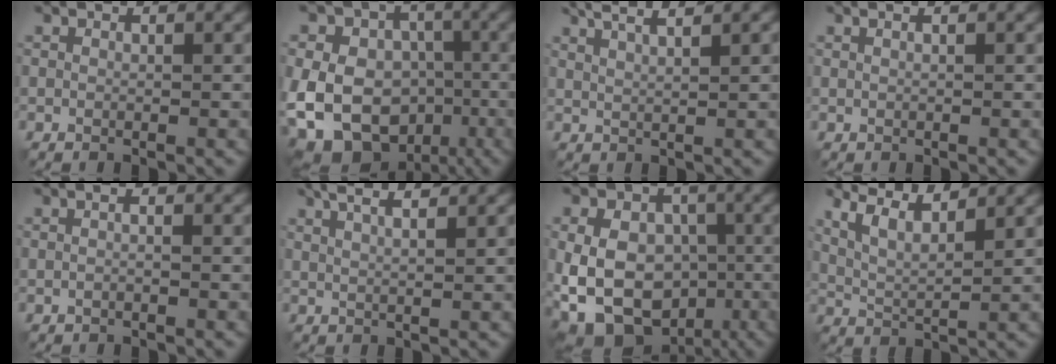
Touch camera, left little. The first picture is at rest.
{"total": 17.0, "force": [-4.7, 14.1, 8.1], "torque": [-0.150, 0.004, -0.106]}
{"total": 5.2, "force": [3.4, 1.4, 3.7], "torque": [-0.046, 0.026, 0.027]}
{"total": 1.4, "force": [0.7, 0.6, 1.1], "torque": [-0.008, 0.005, -0.010]}
{"total": 1.8, "force": [0.2, 0.9, 1.6], "torque": [-0.013, 0.012, -0.014]}
{"total": 5.3, "force": [3.2, 1.6, 3.9], "torque": [-0.044, 0.026, 0.022]}
{"total": 12.5, "force": [-2.9, 9.6, 7.6], "torque": [-0.118, 0.009, -0.069]}
{"total": 5.5, "force": [3.8, 1.5, 3.7], "torque": [-0.071, 0.014, 0.053]}